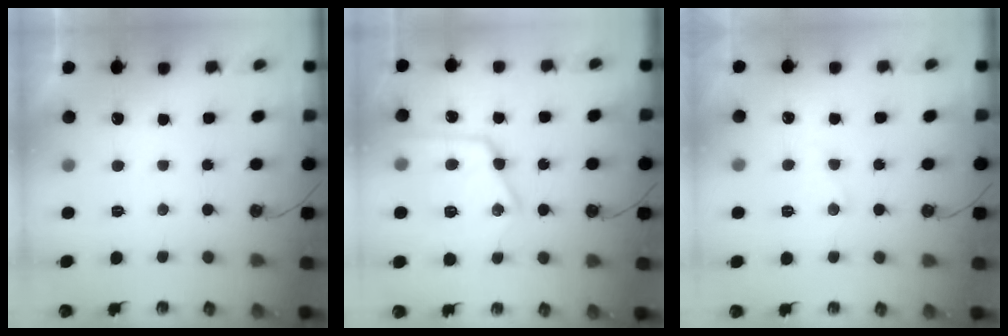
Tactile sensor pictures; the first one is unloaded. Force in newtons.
{"total": 20.3, "press": 20.2, "slide": 2.0}
{"total": 6.5, "press": 6.5, "slide": 0.4}